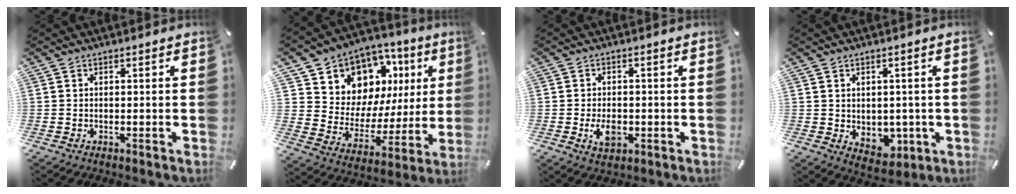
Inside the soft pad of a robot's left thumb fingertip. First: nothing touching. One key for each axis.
{"total": 10.6, "fx": 6.7, "fy": 8.1, "fz": 1.8, "tx": -0.035, "ty": -0.084, "tz": 0.129}
{"total": 5.3, "fx": -1.3, "fy": 3.4, "fz": 3.9, "tx": -0.078, "ty": -0.003, "tz": -0.026}
{"total": 4.5, "fx": 0.8, "fy": 4.2, "fz": 1.7, "tx": -0.003, "ty": -0.006, "tz": 0.014}